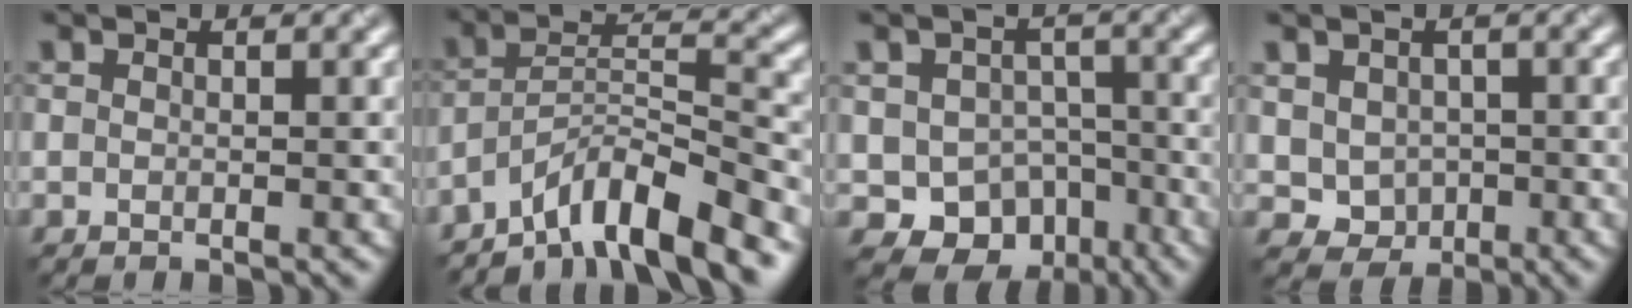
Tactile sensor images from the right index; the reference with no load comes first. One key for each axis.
{"total": 7.2, "fx": -5.8, "fy": 1.0, "fz": 4.3, "tx": -0.062, "ty": 0.011, "tz": -0.103}
{"total": 7.2, "fx": -3.2, "fy": 5.6, "fz": 3.1, "tx": -0.025, "ty": -0.008, "tz": -0.037}
{"total": 2.9, "fx": 0.1, "fy": 2.6, "fz": 1.4, "tx": -0.024, "ty": -0.008, "tz": 0.007}